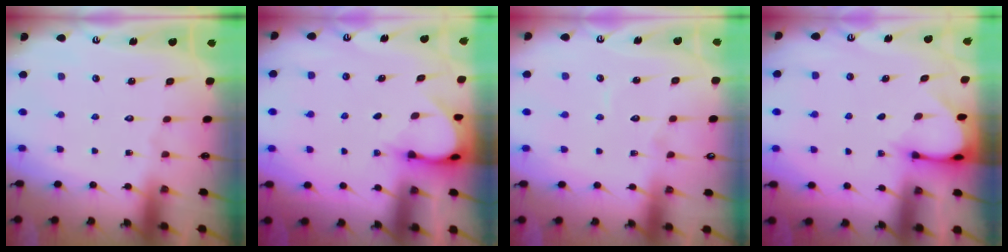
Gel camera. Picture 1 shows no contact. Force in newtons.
{"total": 3.9, "press": 3.9, "slide": 0.3}
{"total": 4.3, "press": 4.2, "slide": 0.4}
{"total": 3.1, "press": 3.1, "slide": 0.2}